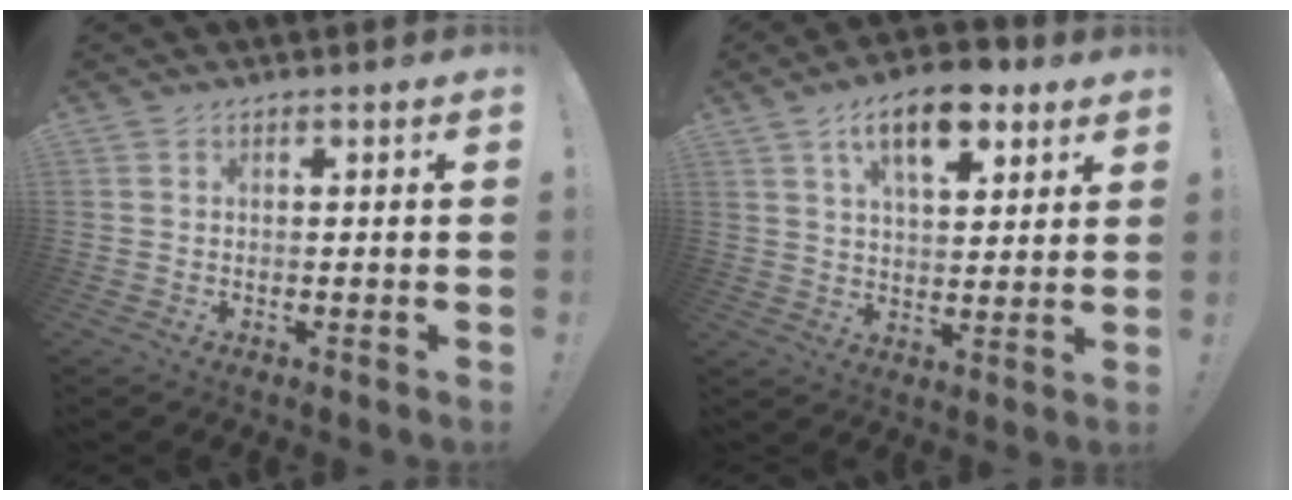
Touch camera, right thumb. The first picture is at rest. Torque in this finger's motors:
{"motor_torque": [1.18, 1.40, 1.13, 0.44, 0.25]}